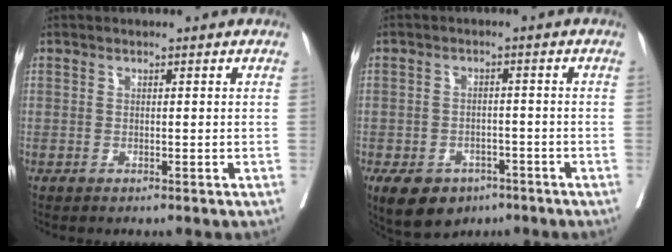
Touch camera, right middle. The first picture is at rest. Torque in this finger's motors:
{"motor_torque": [0.92, -0.78, 0.08, 0.06]}